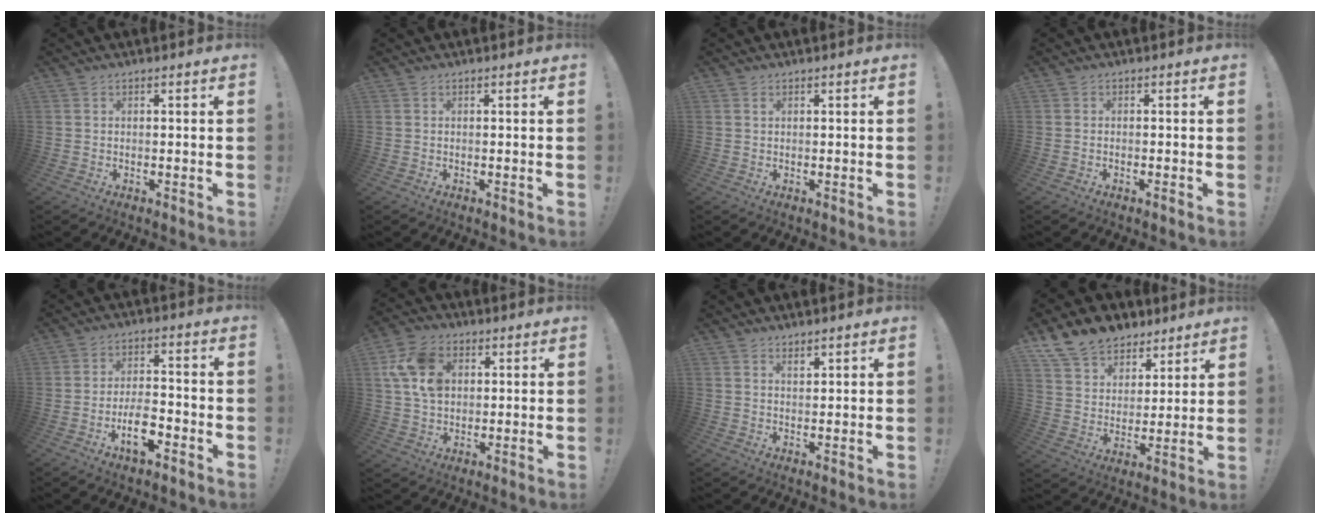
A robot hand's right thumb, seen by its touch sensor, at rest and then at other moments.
{"total": 0.0}
{"total": 0.6, "force": [0.3, 0.4, 0.3], "torque": [-0.004, -0.001, 0.006]}
{"total": 0.9, "force": [-0.9, 0.0, 0.4], "torque": [-0.010, 0.001, -0.015]}
{"total": 9.5, "force": [-4.6, 4.3, 7.2], "torque": [-0.123, 0.018, -0.082]}
{"total": 13.2, "force": [4.1, 9.8, 7.8], "torque": [-0.150, -0.003, 0.082]}
{"total": 1.8, "force": [1.6, 0.5, 0.6], "torque": [0.003, -0.012, 0.027]}
{"total": 12.6, "force": [9.3, 8.0, 3.0], "torque": [-0.056, -0.063, 0.180]}